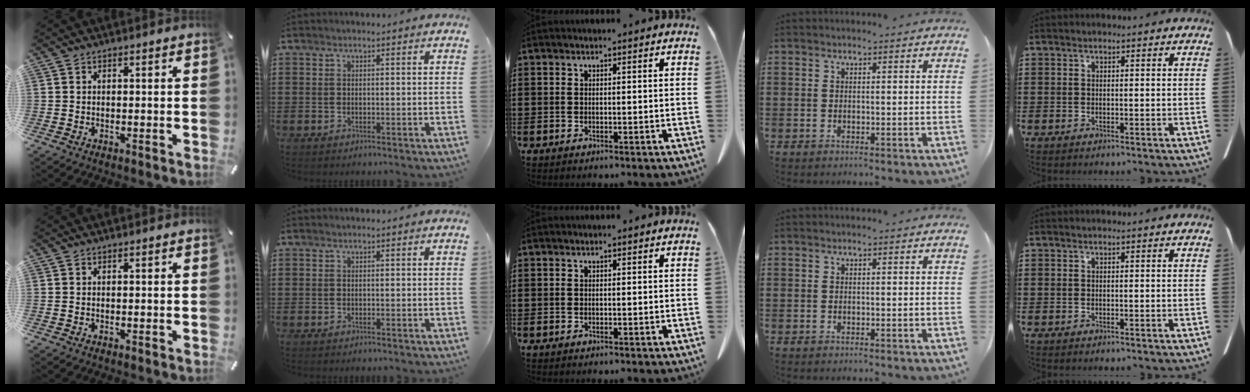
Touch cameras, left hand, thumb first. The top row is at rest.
{}